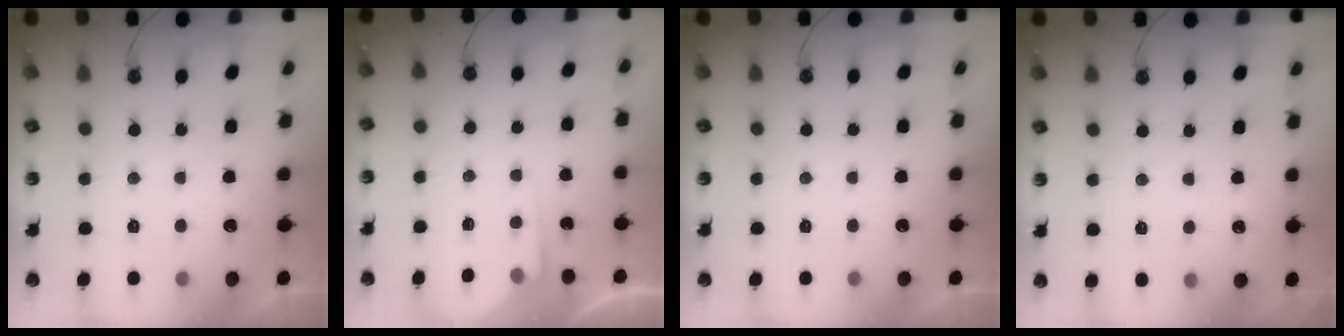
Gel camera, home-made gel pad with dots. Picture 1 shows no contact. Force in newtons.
{"total": 3.7, "press": 3.6, "slide": 0.5}
{"total": 0.0}
{"total": 2.5, "press": 2.5, "slide": 0.4}